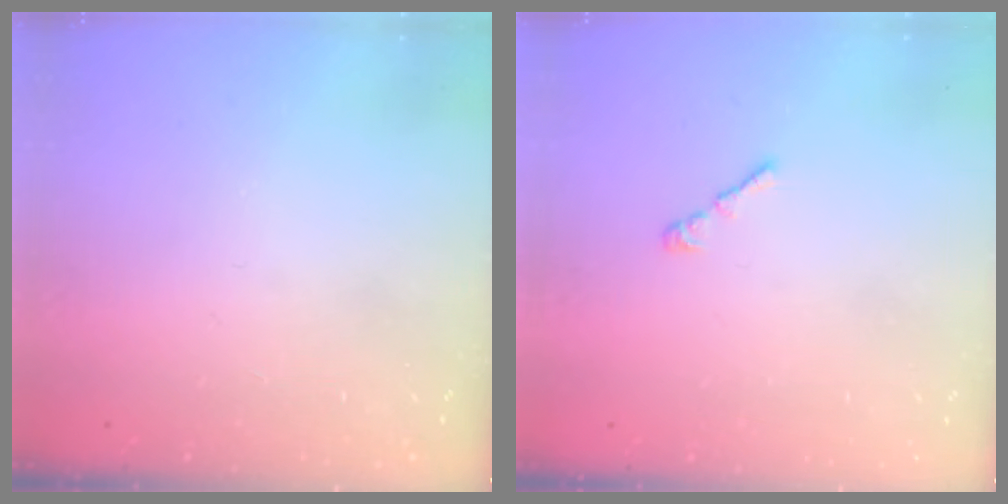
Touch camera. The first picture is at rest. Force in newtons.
{"total": 2.2, "press": 2.1, "slide": 0.6}